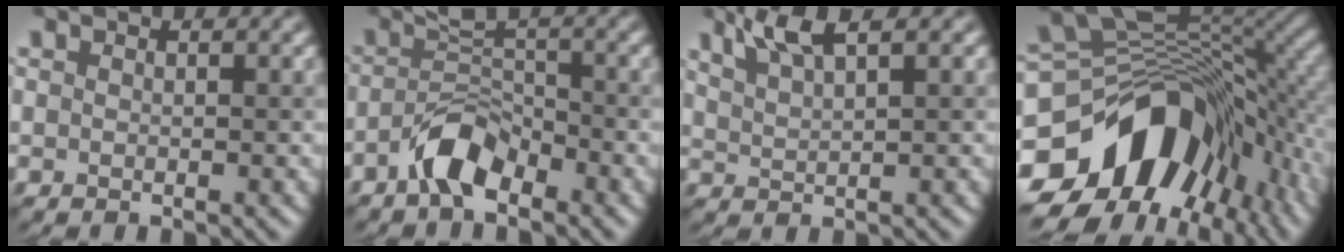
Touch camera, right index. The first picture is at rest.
{"total": 3.9, "force": [-2.4, 1.6, 2.6], "torque": [-0.046, 0.010, -0.050]}
{"total": 3.5, "force": [2.5, 0.6, 2.4], "torque": [-0.043, 0.012, 0.054]}
{"total": 16.2, "force": [-6.0, 10.7, 10.6], "torque": [-0.173, -0.014, -0.090]}